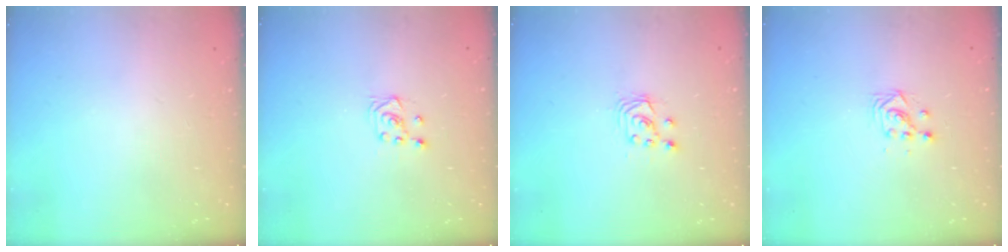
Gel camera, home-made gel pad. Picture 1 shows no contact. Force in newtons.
{"total": 3.5, "press": 3.4, "slide": 0.8}
{"total": 2.9, "press": 2.9, "slide": 0.2}
{"total": 3.0, "press": 3.0, "slide": 0.2}